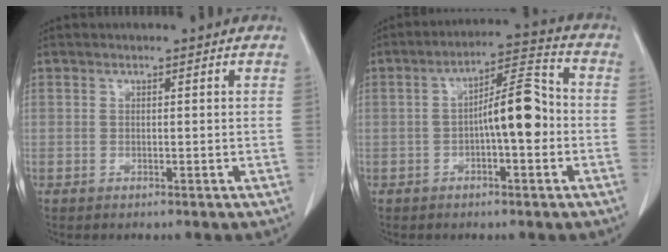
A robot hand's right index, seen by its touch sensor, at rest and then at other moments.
{"total": 8.9, "force": [-1.3, 2.0, 8.5], "torque": [-0.140, 0.028, -0.023]}